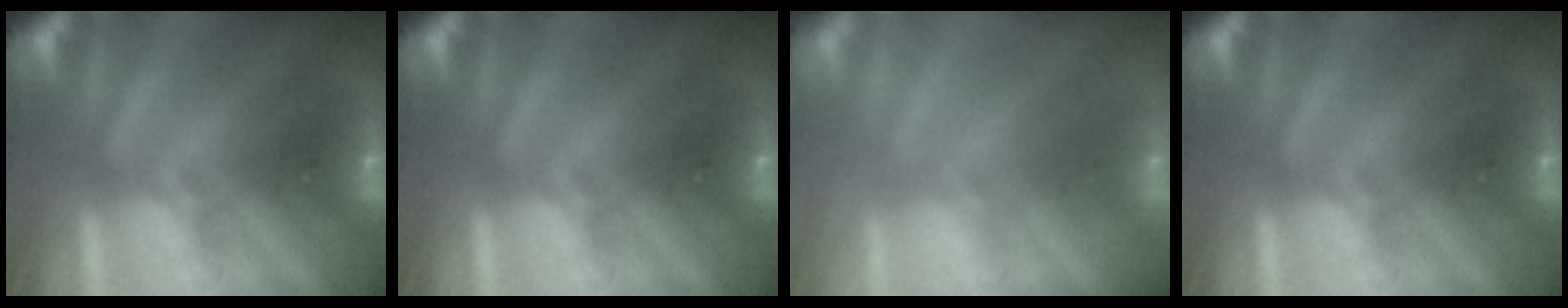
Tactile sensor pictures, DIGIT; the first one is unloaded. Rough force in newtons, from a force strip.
{"total": 0.0}
{"total": 2.9}
{"total": 0.0}